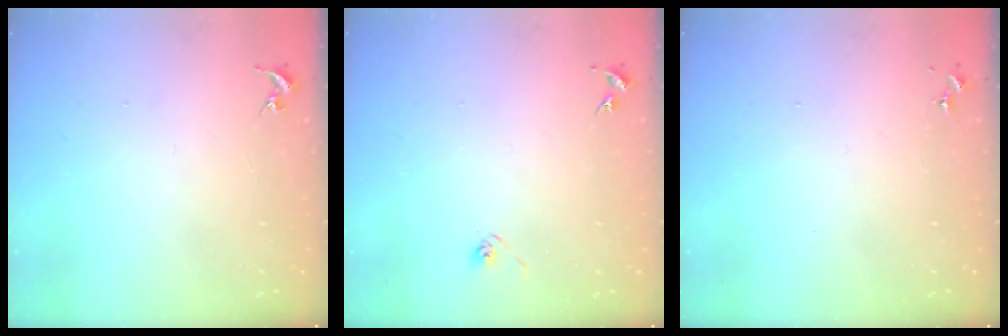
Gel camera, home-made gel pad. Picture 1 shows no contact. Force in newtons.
{"total": 3.1, "press": 2.7, "slide": 1.4}
{"total": 0.0}